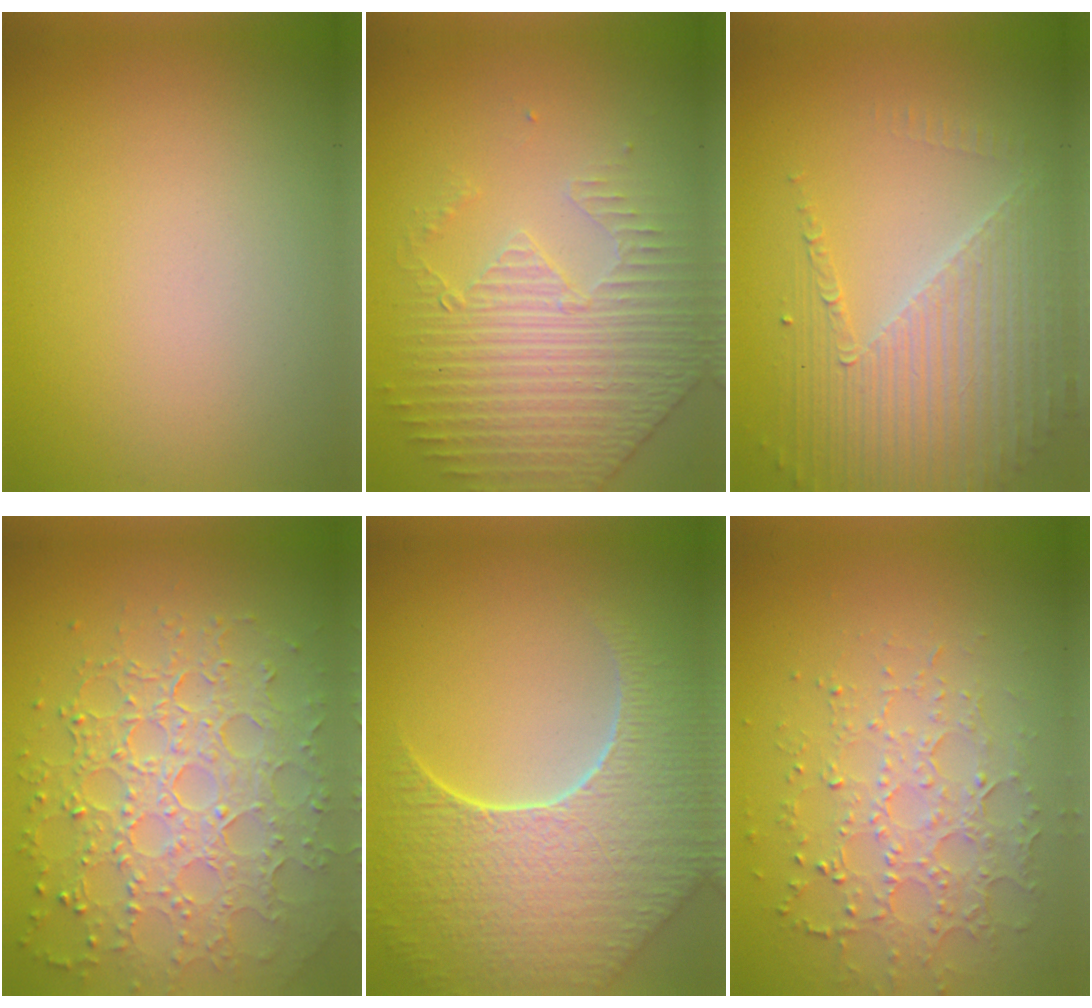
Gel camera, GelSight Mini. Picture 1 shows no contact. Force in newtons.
{"total": 4.4, "press": 3.6, "slide": 2.5}
{"total": 4.4, "press": 3.9, "slide": 2.1}
{"total": 7.8, "press": 5.7, "slide": 5.2}
{"total": 8.7, "press": 6.1, "slide": 6.1}
{"total": 3.5, "press": 3.3, "slide": 1.2}